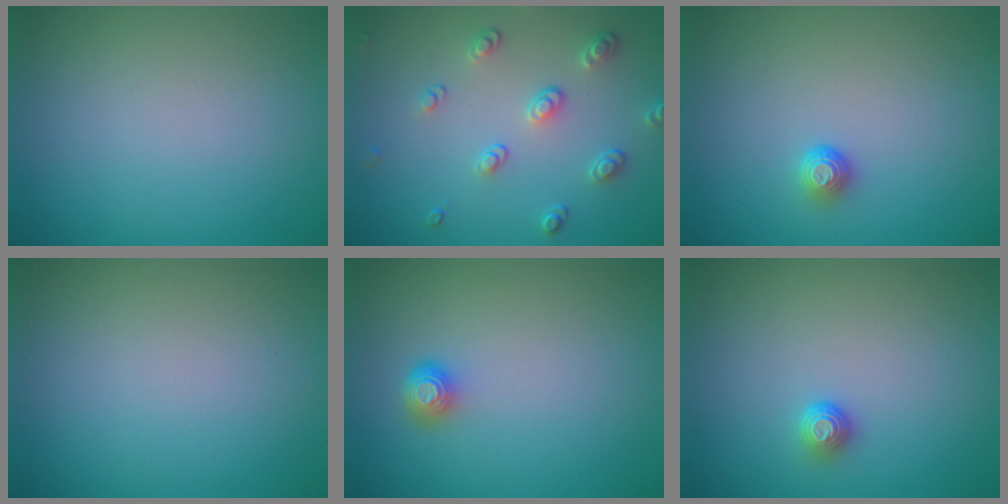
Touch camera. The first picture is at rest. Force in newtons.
{"total": 2.8, "press": 2.5, "slide": 1.1}
{"total": 1.2, "press": 0.9, "slide": 0.8}
{"total": 0.0}
{"total": 1.6, "press": 1.3, "slide": 0.9}
{"total": 1.3, "press": 1.1, "slide": 0.7}